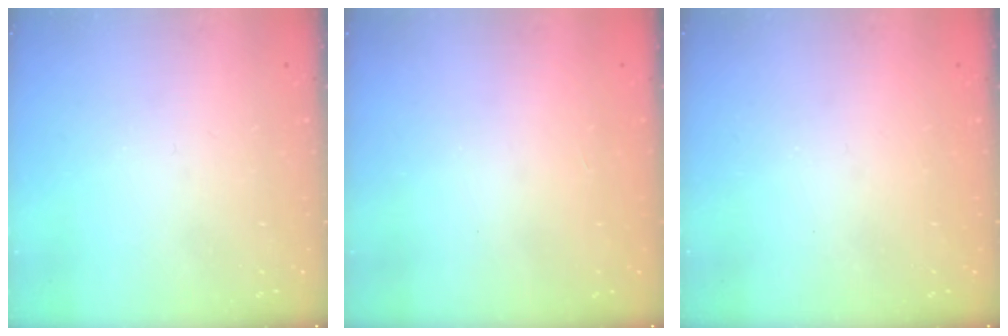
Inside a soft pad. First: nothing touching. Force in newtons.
{"total": 1.2, "press": 1.1, "slide": 0.5}
{"total": 1.0, "press": 1.0, "slide": 0.1}